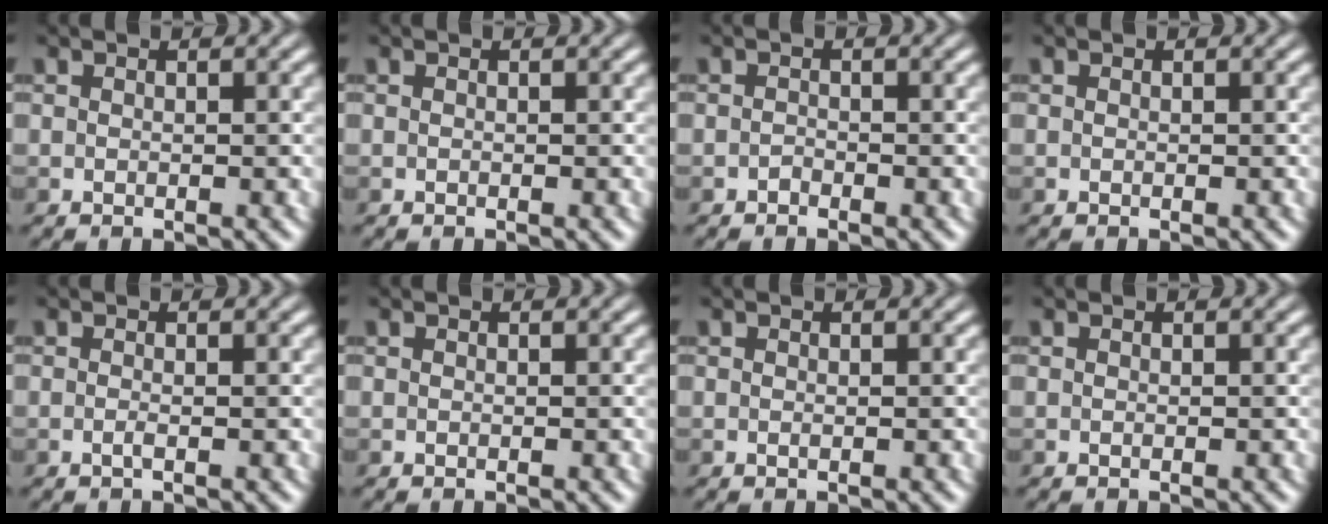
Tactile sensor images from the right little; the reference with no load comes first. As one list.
[{"total": 0.0}, {"total": 1.0, "force": [-1.0, 0.1, 0.0], "torque": [0.002, -0.001, -0.021]}, {"total": 0.0}, {"total": 0.7, "force": [-0.5, -0.1, 0.5], "torque": [-0.009, -0.002, -0.010]}, {"total": 0.0}, {"total": 0.0}, {"total": 0.0}]